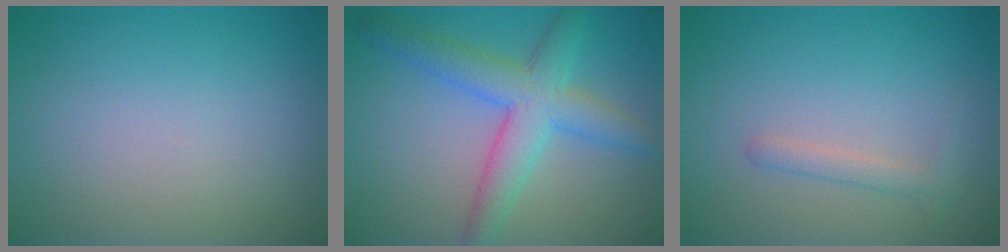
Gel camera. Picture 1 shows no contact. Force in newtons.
{"total": 5.5, "press": 5.5, "slide": 0.1}
{"total": 1.3, "press": 1.3, "slide": 0.1}